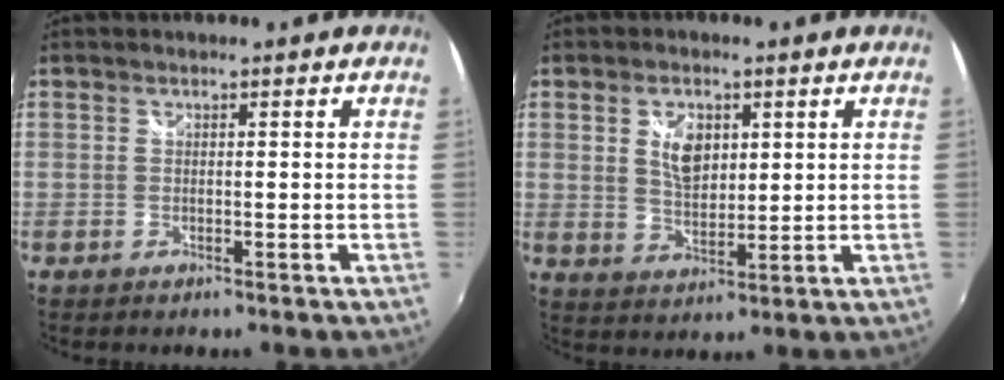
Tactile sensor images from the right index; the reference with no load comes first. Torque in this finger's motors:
{"motor_torque": [0.19, 0.04, 0.15, 0.09]}